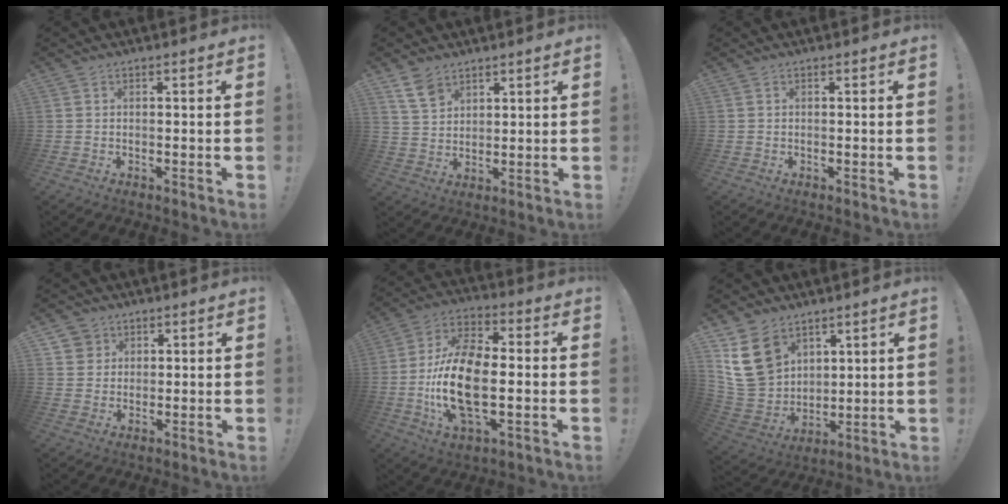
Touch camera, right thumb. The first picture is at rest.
{"total": 7.6, "force": [5.3, 4.4, 3.1], "torque": [-0.060, -0.023, 0.104]}
{"total": 0.0}
{"total": 4.7, "force": [2.5, 3.9, 0.3], "torque": [0.000, -0.016, 0.047]}
{"total": 18.3, "force": [-2.4, 9.4, 15.5], "torque": [-0.310, -0.002, -0.042]}
{"total": 16.9, "force": [8.6, 12.3, 7.8], "torque": [-0.151, -0.048, 0.169]}